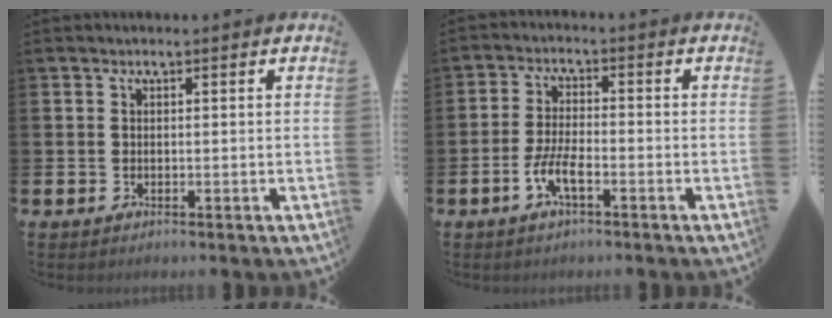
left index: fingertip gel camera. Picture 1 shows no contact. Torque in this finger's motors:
{"motor_torque": [0.73, 0.63, 0.47, 0.15]}